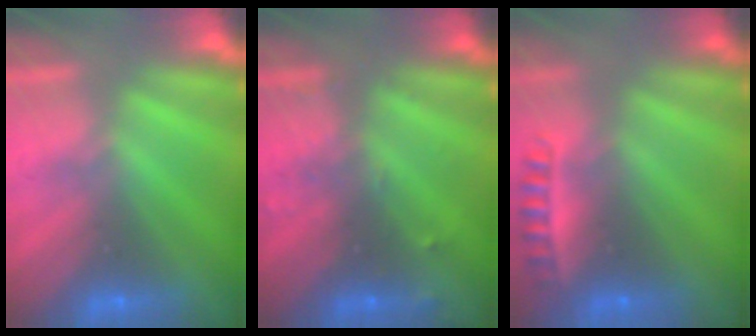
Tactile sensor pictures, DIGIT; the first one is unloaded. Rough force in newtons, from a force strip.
{"total": 2.9}
{"total": 2.4}